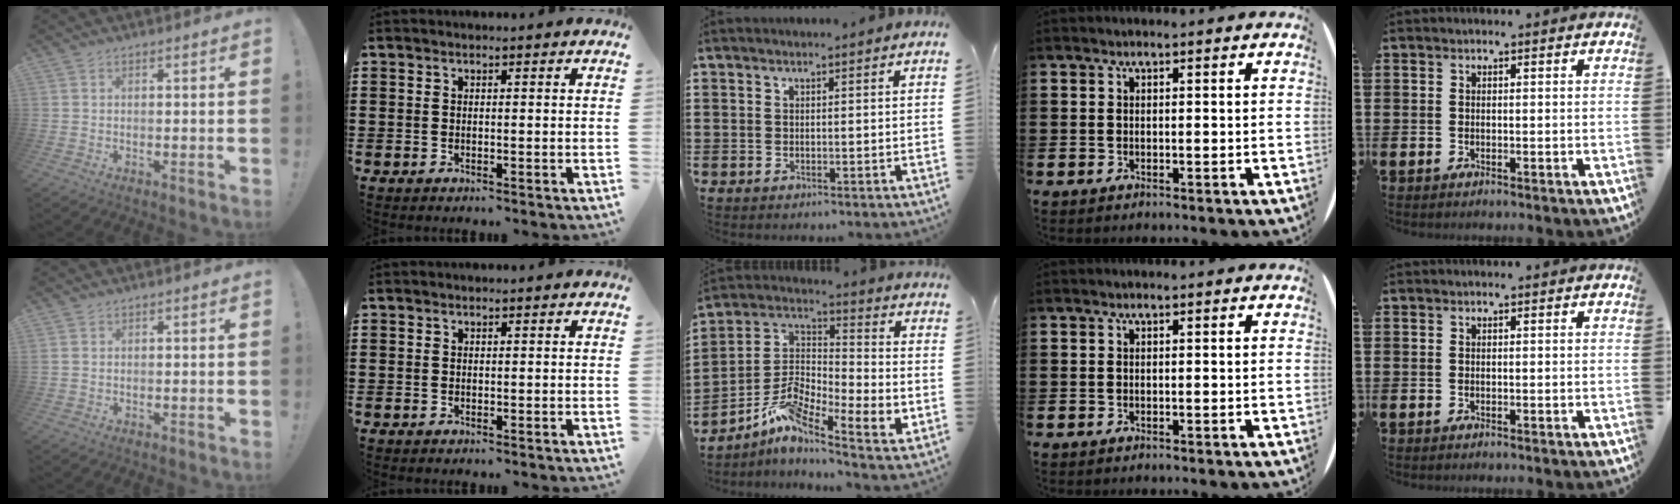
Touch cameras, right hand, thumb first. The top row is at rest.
{"thumb": {"total": 1.2, "force": [0.5, 0.7, 0.7], "torque": [-0.021, 0.004, 0.012]}, "middle": {"total": 8.4, "force": [-4.7, 3.1, 6.3], "torque": [-0.160, -0.022, -0.102]}}